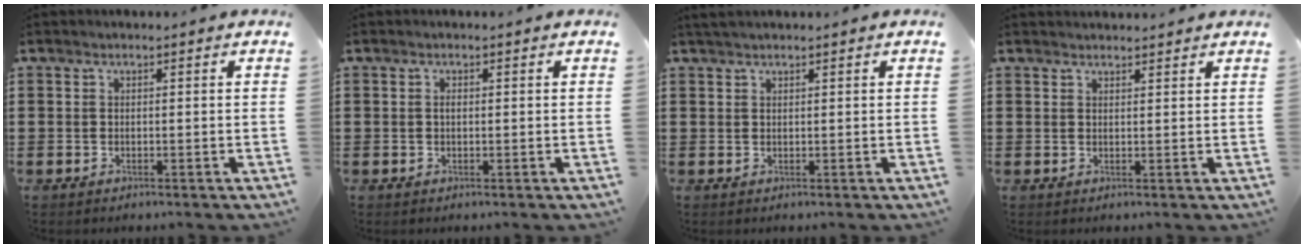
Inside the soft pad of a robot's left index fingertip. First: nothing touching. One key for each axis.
{"total": 0.7, "fx": 0.1, "fy": 0.3, "fz": 0.6, "tx": -0.013, "ty": 0.000, "tz": 0.002}
{"total": 1.2, "fx": 1.0, "fy": 0.1, "fz": 0.5, "tx": -0.012, "ty": 0.001, "tz": 0.020}
{"total": 1.5, "fx": 1.4, "fy": 0.2, "fz": 0.0, "tx": -0.004, "ty": 0.002, "tz": 0.029}